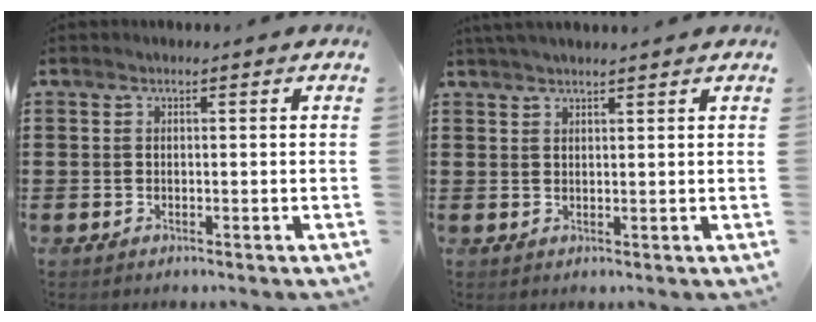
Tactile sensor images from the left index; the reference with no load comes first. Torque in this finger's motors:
{"motor_torque": [1.23, -0.91, 1.04, 0.11]}